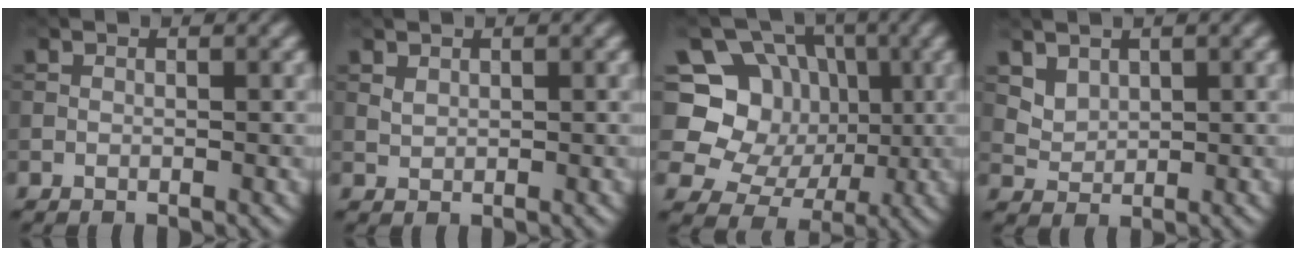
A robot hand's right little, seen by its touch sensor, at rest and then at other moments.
{"total": 0.9, "force": [0.6, 0.5, 0.4], "torque": [-0.011, -0.001, 0.016]}
{"total": 9.5, "force": [1.1, 8.5, 4.0], "torque": [-0.079, 0.005, -0.006]}
{"total": 2.2, "force": [1.4, 1.4, 0.7], "torque": [-0.021, -0.013, 0.046]}